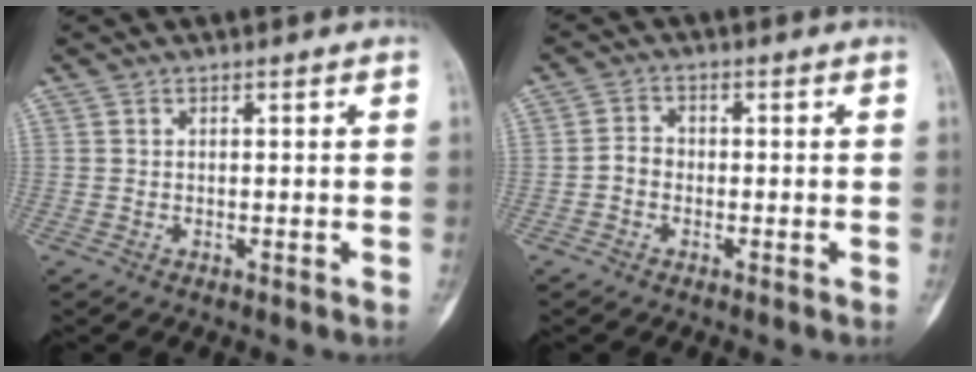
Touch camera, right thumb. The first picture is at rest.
{"total": 2.7, "force": [-0.8, 2.2, 1.3], "torque": [-0.016, 0.011, -0.023]}